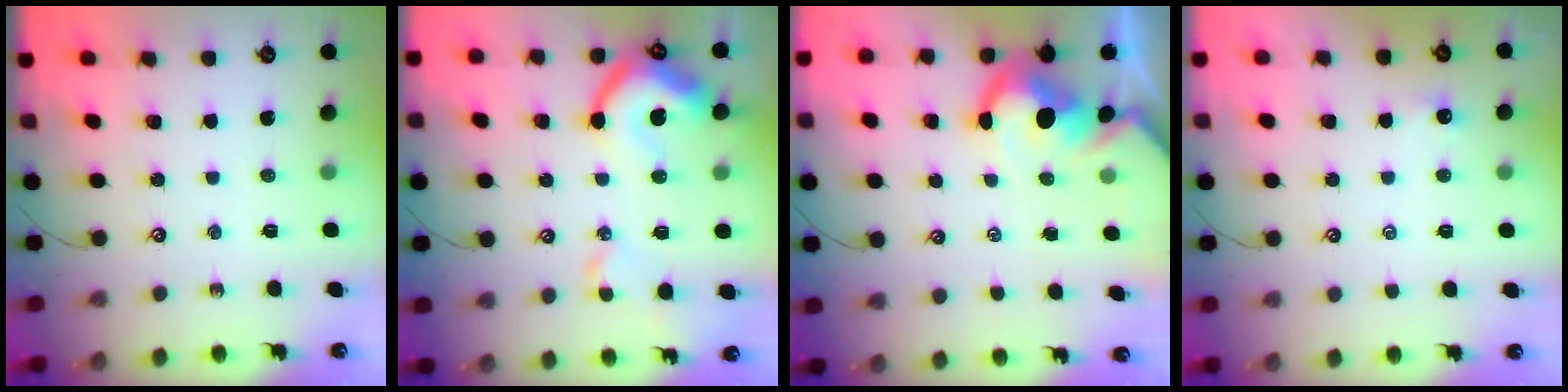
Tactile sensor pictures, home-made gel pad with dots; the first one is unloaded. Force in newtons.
{"total": 15.2, "press": 15.0, "slide": 2.2}
{"total": 8.1, "press": 8.0, "slide": 1.2}
{"total": 1.8, "press": 1.8, "slide": 0.3}